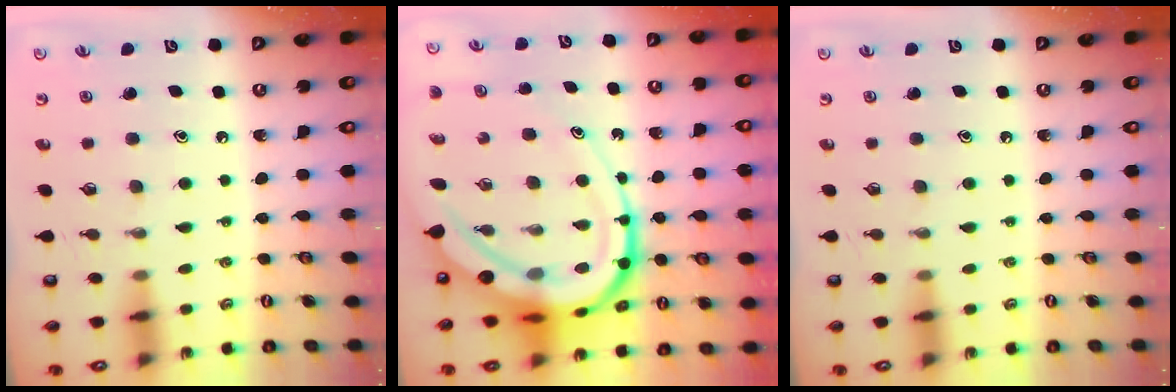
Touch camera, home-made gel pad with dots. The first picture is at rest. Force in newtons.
{"total": 22.8, "press": 22.6, "slide": 2.4}
{"total": 0.0}